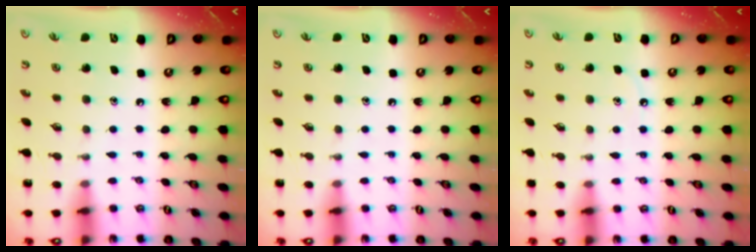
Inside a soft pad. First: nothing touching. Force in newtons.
{"total": 0.0}
{"total": 4.7, "press": 4.7, "slide": 0.6}